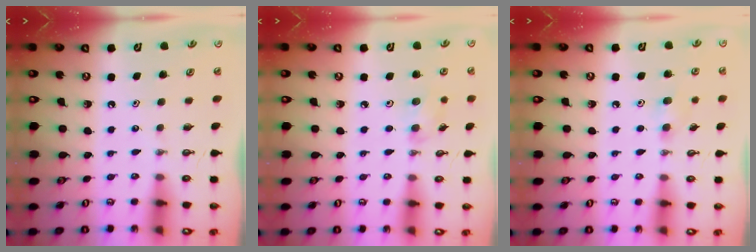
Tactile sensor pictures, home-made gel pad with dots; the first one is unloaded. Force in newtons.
{"total": 5.9, "press": 4.2, "slide": 4.1}
{"total": 5.0, "press": 4.8, "slide": 1.4}